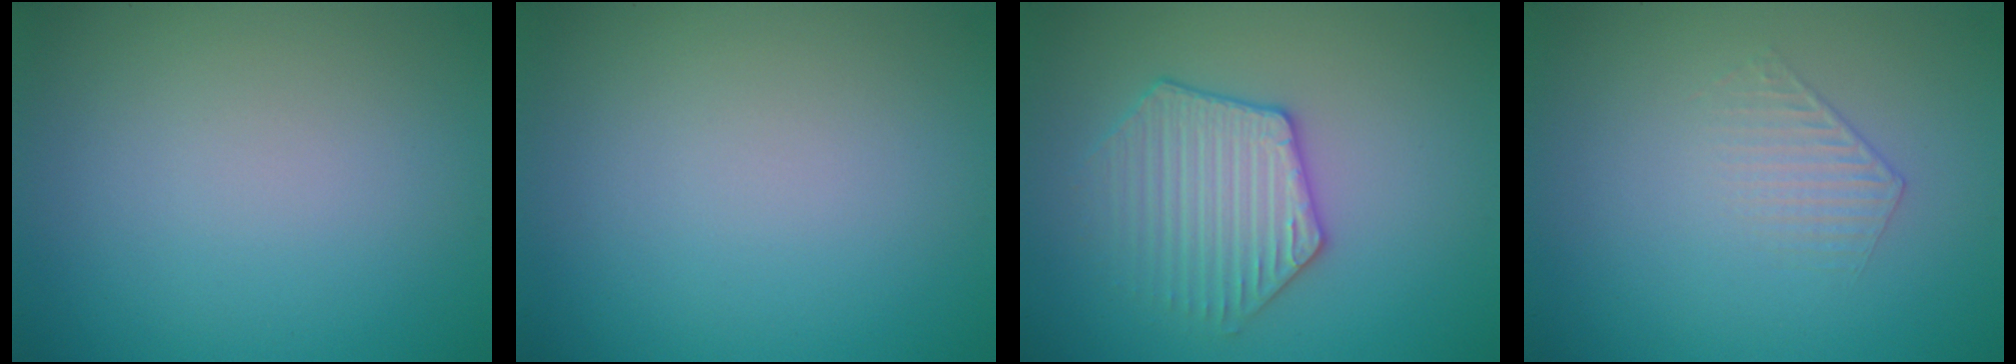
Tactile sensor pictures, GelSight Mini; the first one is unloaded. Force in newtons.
{"total": 0.0}
{"total": 3.6, "press": 3.5, "slide": 0.5}
{"total": 1.0, "press": 0.4, "slide": 0.9}